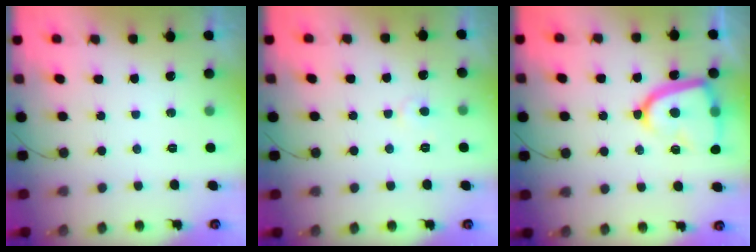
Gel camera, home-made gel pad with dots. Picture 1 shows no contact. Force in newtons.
{"total": 3.5, "press": 3.4, "slide": 0.4}
{"total": 15.9, "press": 15.8, "slide": 1.4}